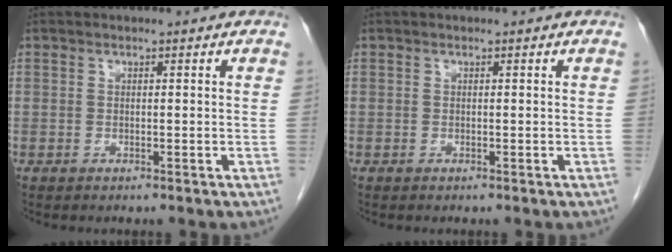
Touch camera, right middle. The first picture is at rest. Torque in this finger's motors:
{"motor_torque": [-0.08, 0.08, 0.00, -0.01]}